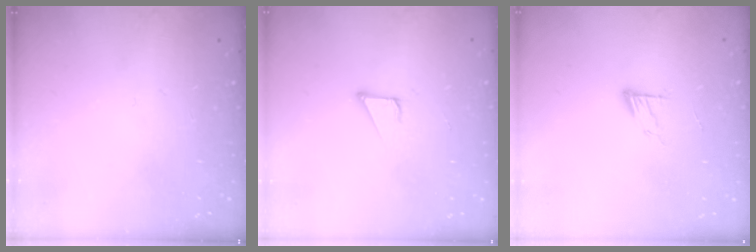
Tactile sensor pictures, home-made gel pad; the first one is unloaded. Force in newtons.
{"total": 3.2, "press": 3.2, "slide": 0.2}
{"total": 7.9, "press": 7.9, "slide": 0.7}